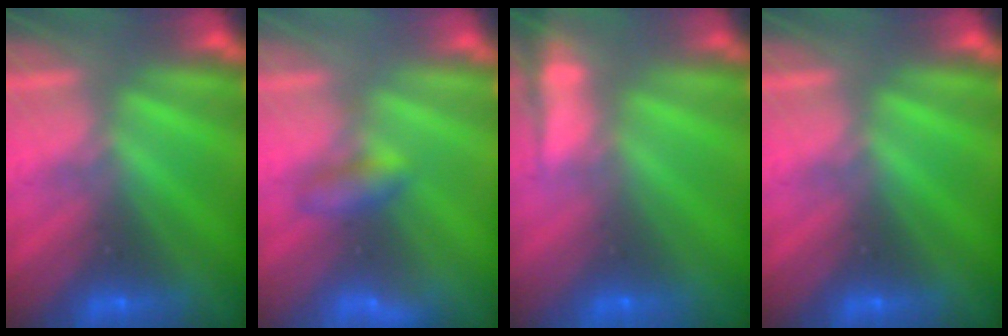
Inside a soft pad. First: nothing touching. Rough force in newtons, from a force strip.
{"total": 2.1}
{"total": 7.3}
{"total": 0.0}